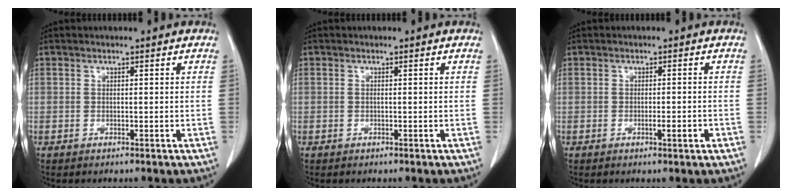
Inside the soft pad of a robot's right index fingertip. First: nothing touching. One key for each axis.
{"total": 0.0}
{"total": 1.9, "fx": -0.7, "fy": 0.1, "fz": 1.7, "tx": -0.028, "ty": -0.003, "tz": -0.010}